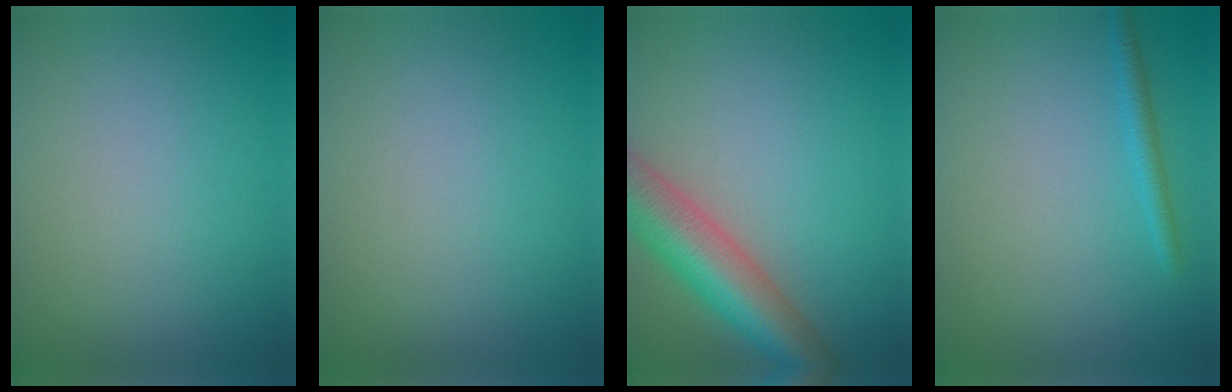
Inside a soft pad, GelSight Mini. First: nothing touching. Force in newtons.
{"total": 0.0}
{"total": 7.5, "press": 7.5, "slide": 0.3}
{"total": 1.5, "press": 1.4, "slide": 0.1}